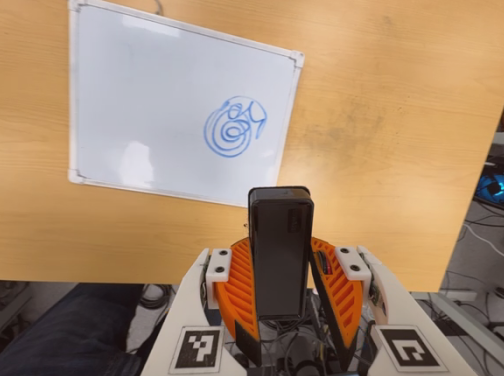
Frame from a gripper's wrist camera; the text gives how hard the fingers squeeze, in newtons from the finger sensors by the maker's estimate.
{"total": 4.6, "left": 4.5, "right": 4.7}